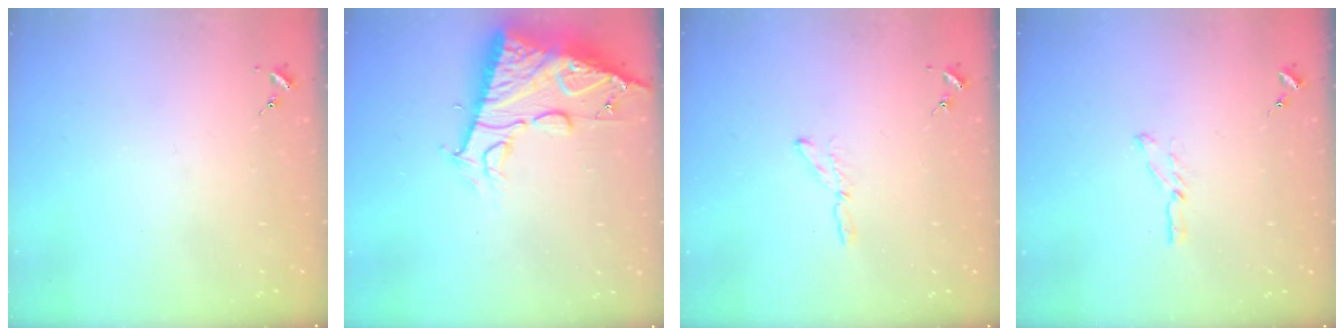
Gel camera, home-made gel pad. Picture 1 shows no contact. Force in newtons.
{"total": 17.2, "press": 17.1, "slide": 1.6}
{"total": 3.7, "press": 3.6, "slide": 0.4}
{"total": 3.6, "press": 3.6, "slide": 0.3}